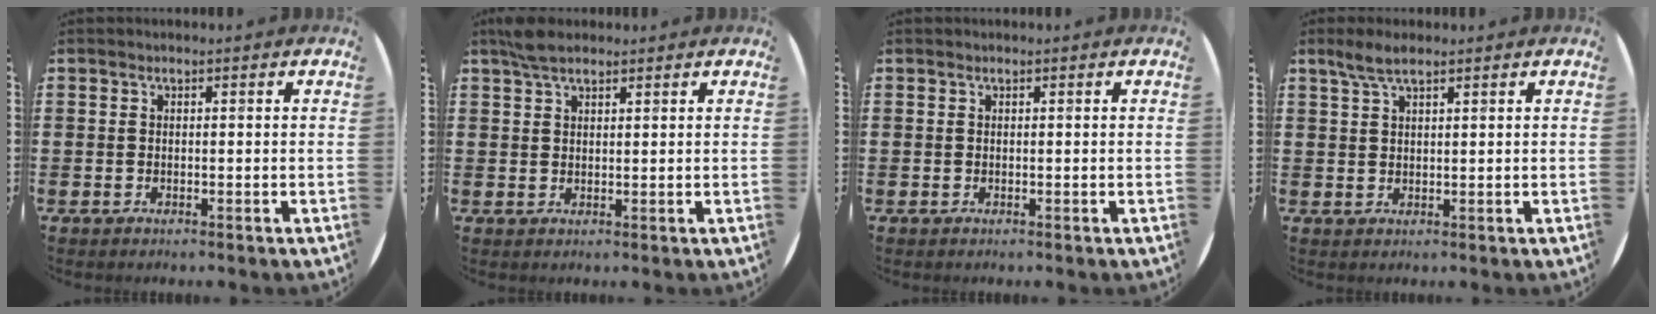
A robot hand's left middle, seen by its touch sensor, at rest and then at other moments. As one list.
[{"total": 3.2, "force": [2.6, 1.1, 1.6], "torque": [-0.036, 0.006, 0.049]}, {"total": 0.0}, {"total": 3.1, "force": [2.3, 0.8, 1.9], "torque": [-0.040, 0.005, 0.041]}]